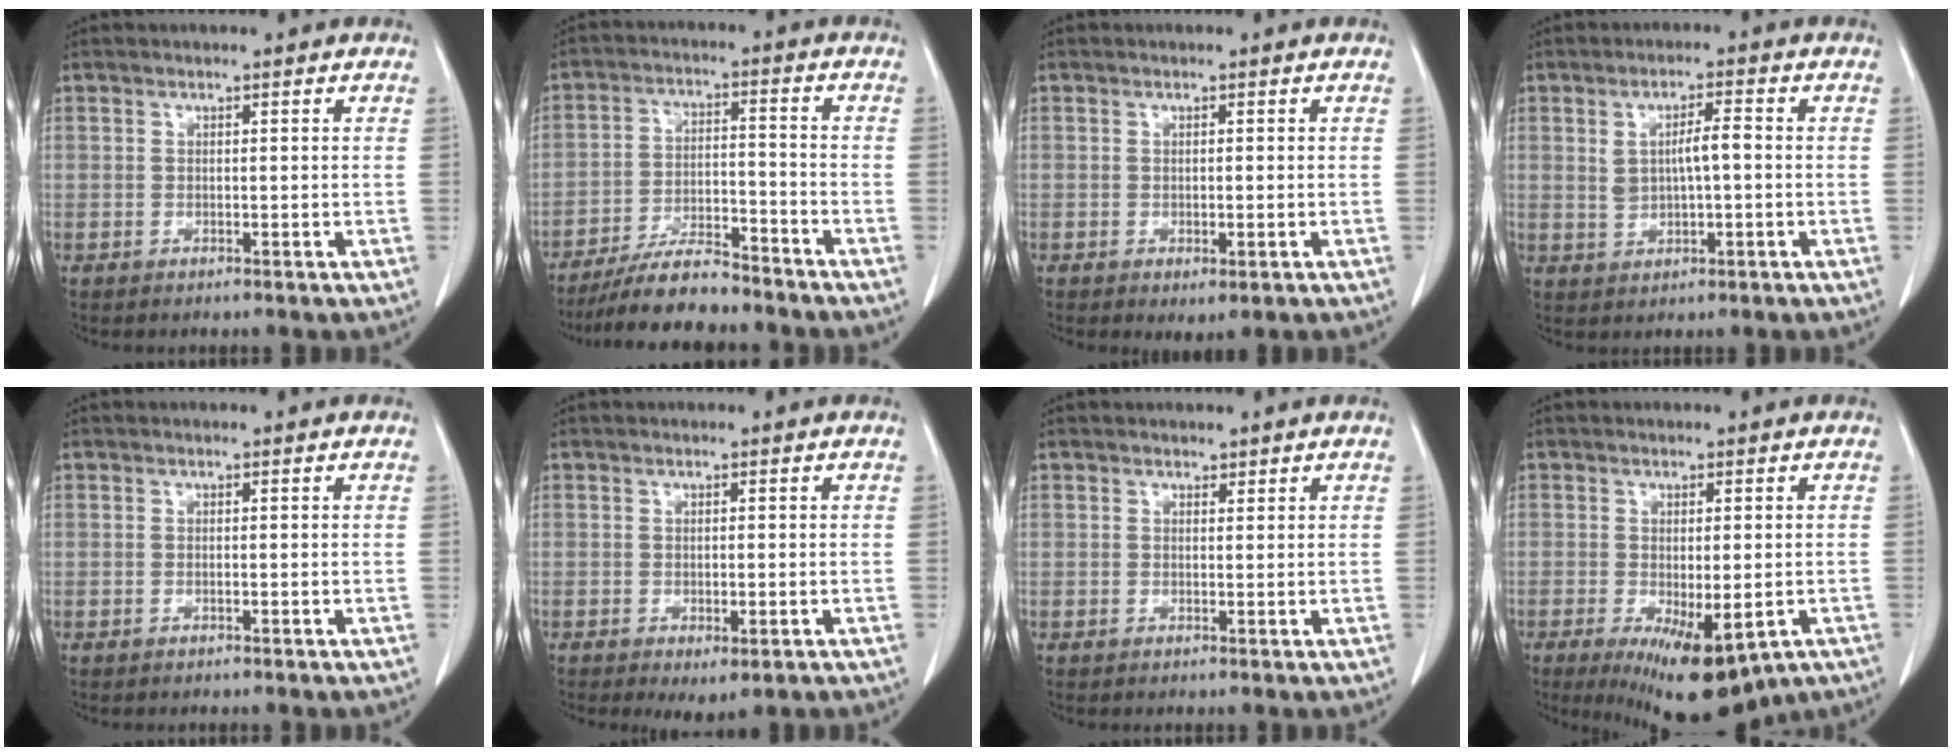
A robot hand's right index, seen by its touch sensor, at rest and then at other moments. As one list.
[{"total": 9.5, "force": [-8.5, 1.5, 4.0], "torque": [-0.068, -0.009, -0.152]}, {"total": 1.9, "force": [-0.4, 0.7, 1.7], "torque": [-0.028, -0.006, 0.003]}, {"total": 4.6, "force": [0.5, 1.3, 4.4], "torque": [-0.081, 0.008, 0.014]}, {"total": 0.0}, {"total": 3.1, "force": [-1.3, 1.1, 2.7], "torque": [-0.038, -0.007, -0.008]}, {"total": 0.9, "force": [0.7, 0.5, 0.1], "torque": [-0.001, -0.002, 0.009]}, {"total": 12.8, "force": [-6.7, 4.7, 9.8], "torque": [-0.133, -0.019, -0.088]}]